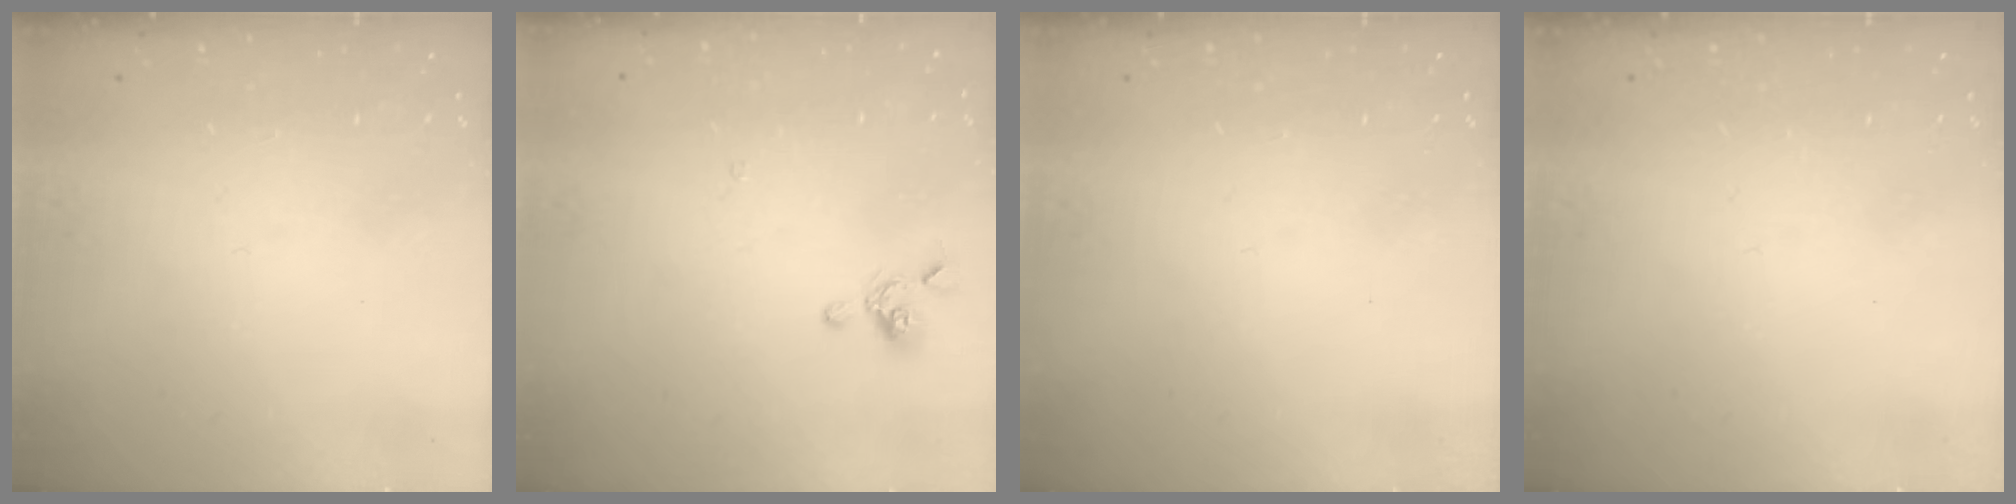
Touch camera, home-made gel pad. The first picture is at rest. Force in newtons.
{"total": 1.5, "press": 1.3, "slide": 0.7}
{"total": 0.0}
{"total": 0.0}